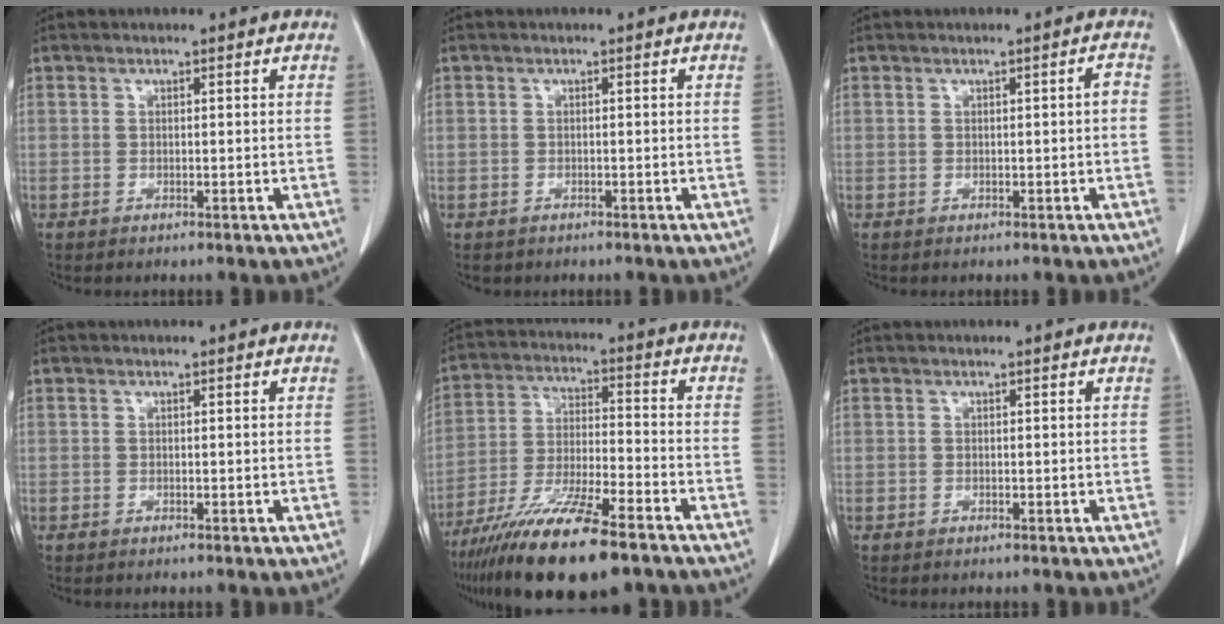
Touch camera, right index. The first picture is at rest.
{"total": 1.0, "force": [-0.6, 0.9, 0.0], "torque": [-0.010, 0.003, -0.005]}
{"total": 1.2, "force": [-0.2, 0.1, 1.1], "torque": [-0.013, 0.001, -0.002]}
{"total": 0.0}
{"total": 17.3, "force": [-12.0, 2.6, 12.1], "torque": [-0.224, -0.041, -0.214]}
{"total": 0.0}